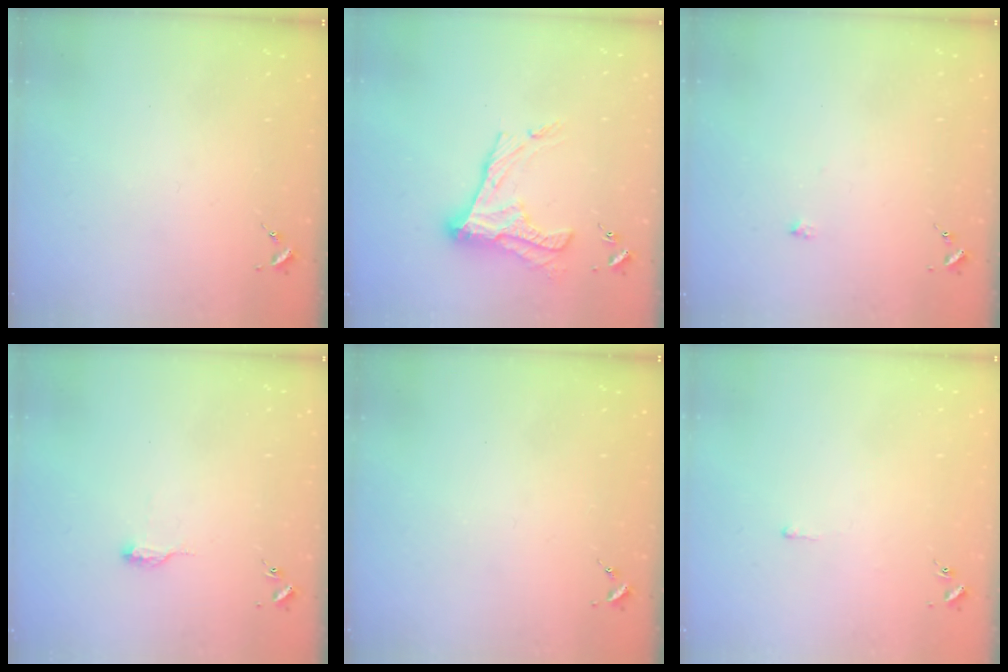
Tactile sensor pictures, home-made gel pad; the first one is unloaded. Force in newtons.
{"total": 14.5, "press": 14.5, "slide": 0.7}
{"total": 4.3, "press": 4.3, "slide": 0.2}
{"total": 8.0, "press": 8.0, "slide": 0.7}
{"total": 0.0}
{"total": 2.6, "press": 2.6, "slide": 0.4}